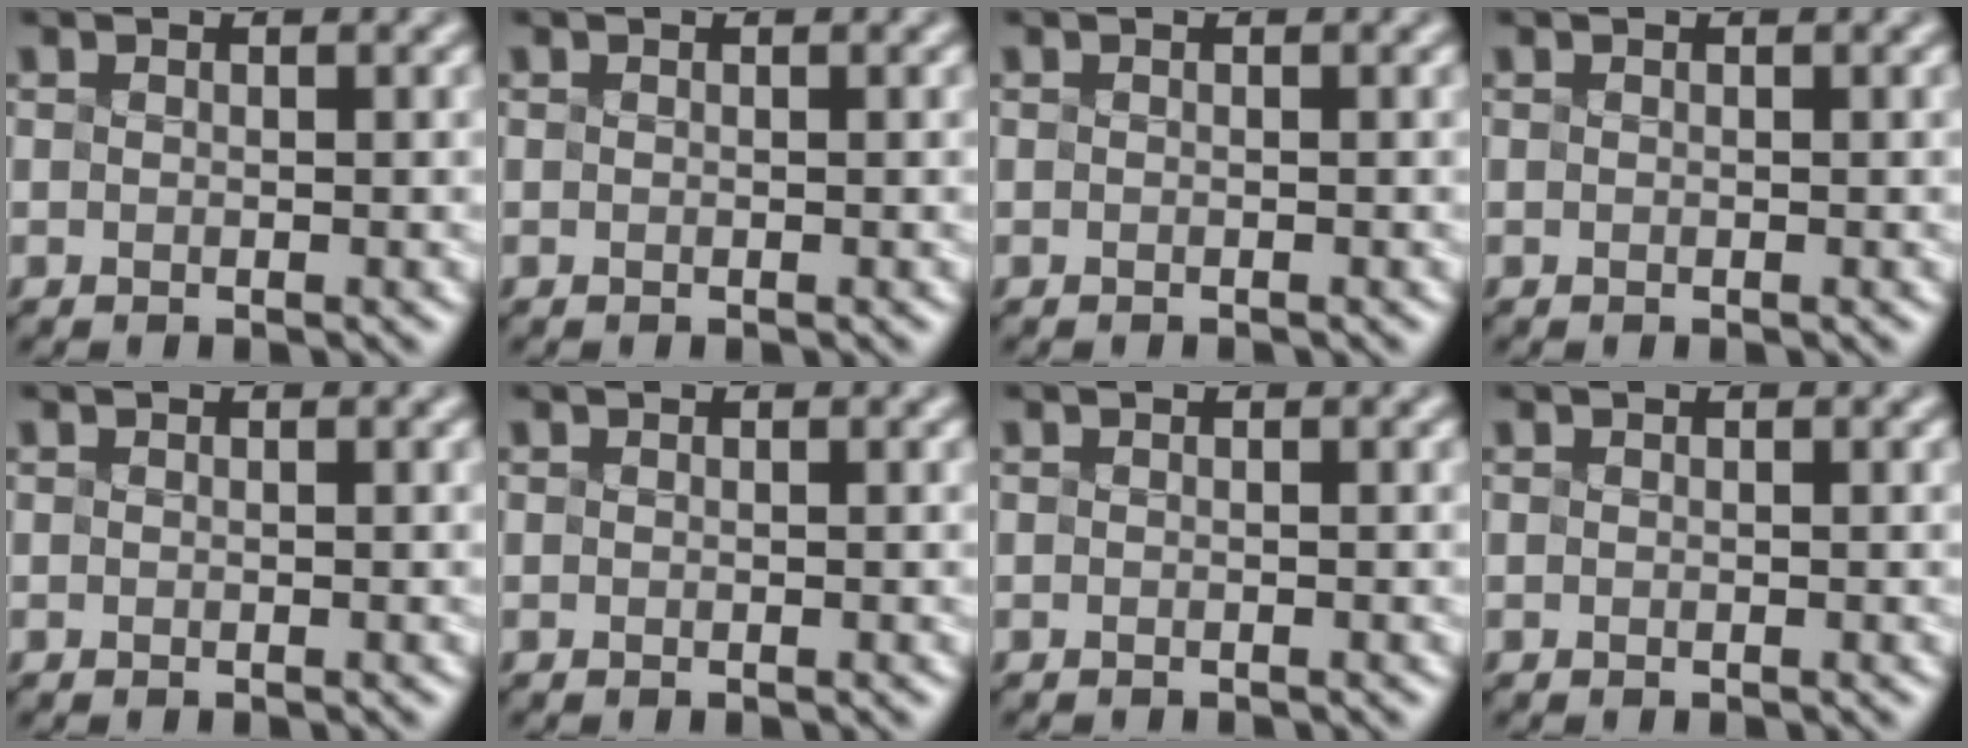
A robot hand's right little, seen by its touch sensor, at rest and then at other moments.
{"total": 0.0}
{"total": 0.5, "force": [-0.5, 0.0, 0.1], "torque": [0.001, 0.001, -0.008]}
{"total": 0.0}
{"total": 0.0}
{"total": 0.0}
{"total": 0.5, "force": [-0.5, 0.0, 0.0], "torque": [0.003, -0.002, -0.009]}
{"total": 0.0}